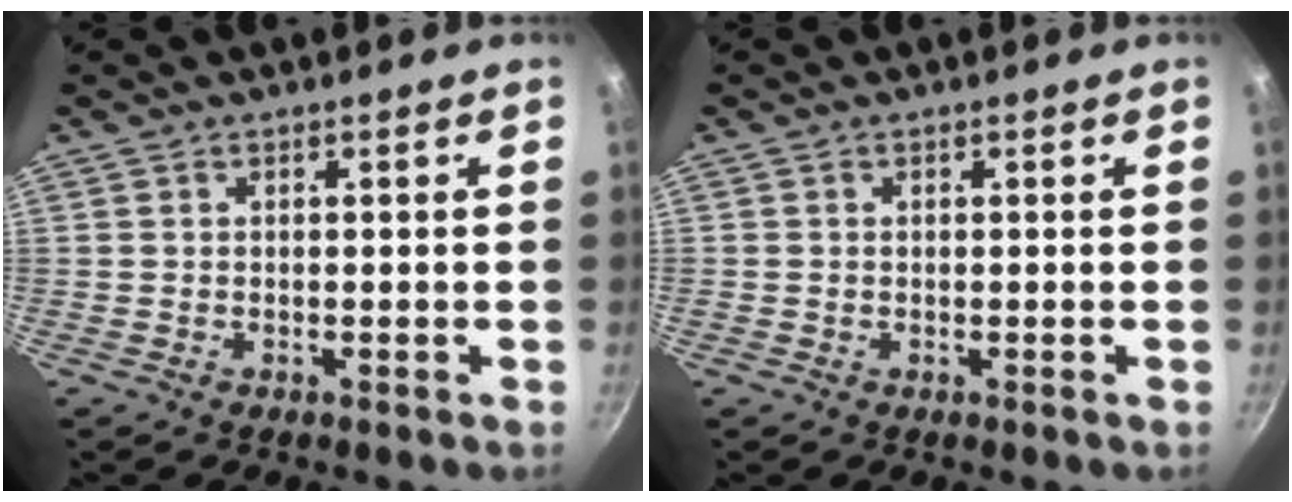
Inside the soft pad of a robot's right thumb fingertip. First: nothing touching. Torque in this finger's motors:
{"motor_torque": [-0.17, -0.12, 0.16, 0.07, 0.00]}